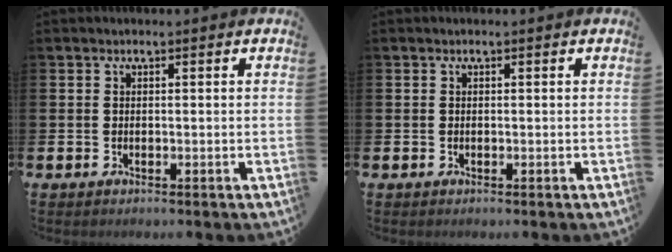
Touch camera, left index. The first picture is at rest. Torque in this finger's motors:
{"motor_torque": [-0.04, 0.10, -0.02, -0.01]}